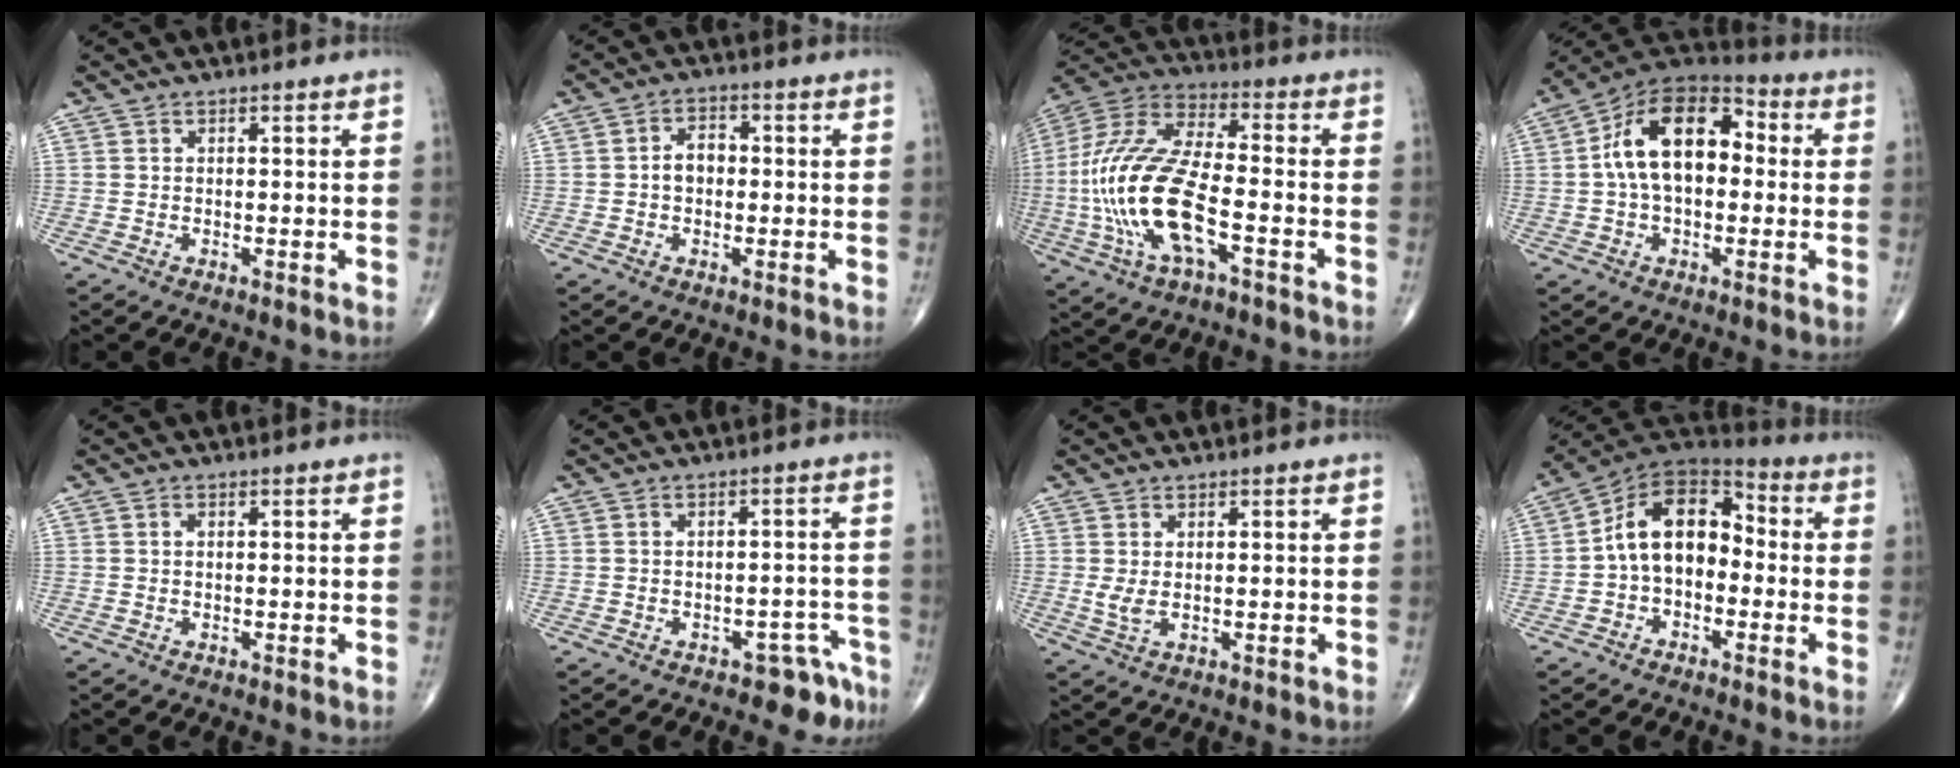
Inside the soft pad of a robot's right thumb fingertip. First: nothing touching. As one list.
[{"total": 4.1, "force": [-0.2, 3.0, 2.8], "torque": [-0.040, 0.017, -0.011]}, {"total": 21.2, "force": [-4.8, 8.1, 18.9], "torque": [-0.428, 0.025, -0.084]}, {"total": 16.2, "force": [1.2, 9.9, 12.8], "torque": [-0.196, 0.042, 0.008]}, {"total": 0.5, "force": [0.1, 0.3, 0.4], "torque": [-0.009, 0.000, 0.001]}, {"total": 4.6, "force": [-3.3, 2.7, 1.7], "torque": [0.001, 0.035, -0.040]}, {"total": 2.4, "force": [0.4, 1.1, 2.1], "torque": [-0.048, -0.005, 0.014]}, {"total": 13.4, "force": [-1.1, 8.9, 9.9], "torque": [-0.138, 0.047, -0.035]}]